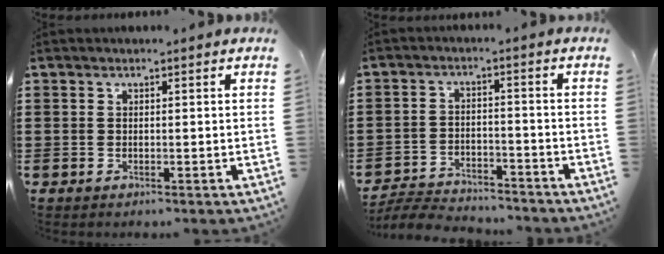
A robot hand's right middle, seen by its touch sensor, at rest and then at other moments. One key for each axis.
{"total": 5.0, "fx": -4.9, "fy": 0.7, "fz": 0.8, "tx": -0.025, "ty": 0.005, "tz": -0.104}